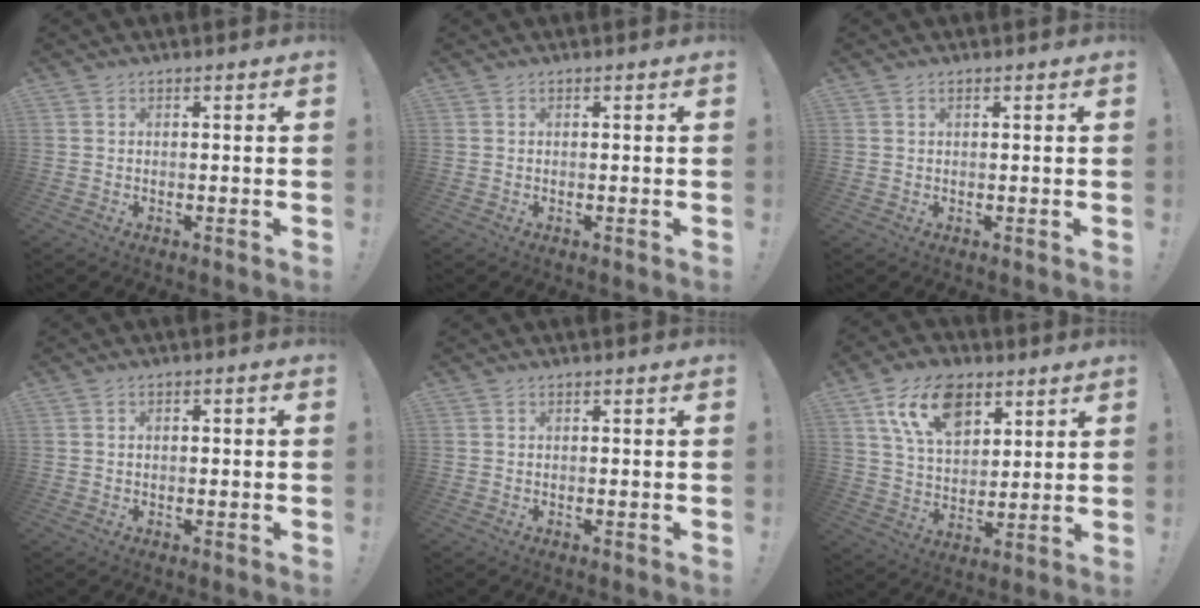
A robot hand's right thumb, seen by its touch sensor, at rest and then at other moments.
{"total": 0.0}
{"total": 0.7, "force": [0.5, 0.1, 0.4], "torque": [-0.008, 0.000, 0.011]}
{"total": 1.2, "force": [-0.3, 0.7, 1.0], "torque": [-0.011, 0.001, -0.007]}
{"total": 0.0}
{"total": 15.5, "force": [8.1, 9.5, 9.2], "torque": [-0.148, -0.028, 0.152]}